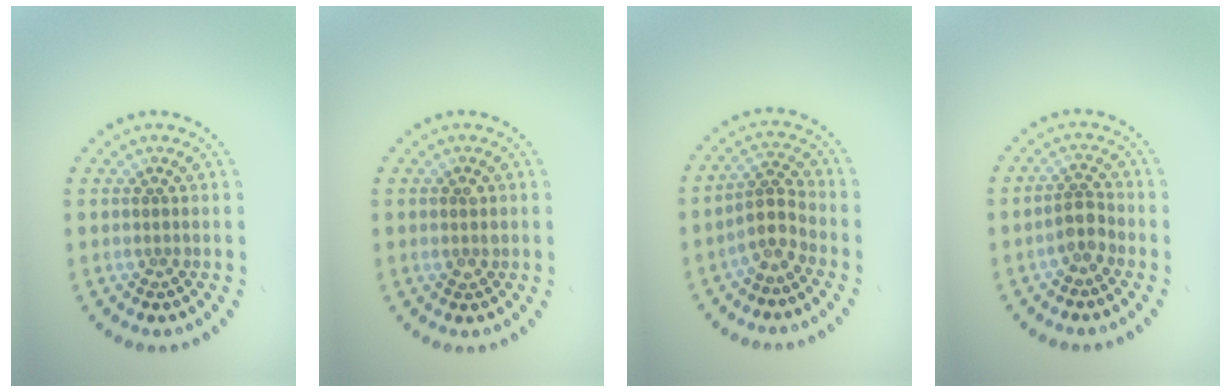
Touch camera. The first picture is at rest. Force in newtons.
{"total": 1.1, "press": 1.1, "slide": 0.2}
{"total": 2.8, "press": 2.0, "slide": 2.0}
{"total": 2.0, "press": 1.7, "slide": 1.1}